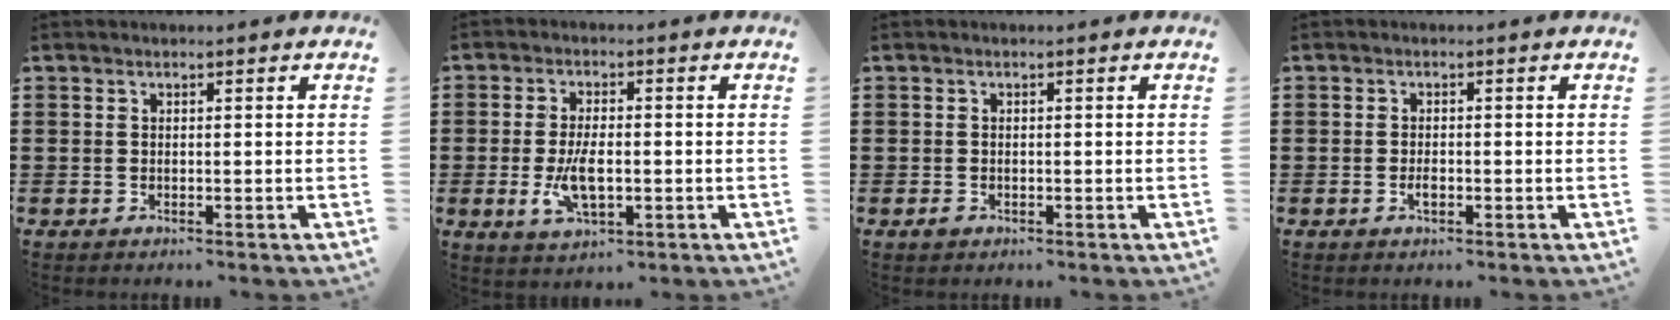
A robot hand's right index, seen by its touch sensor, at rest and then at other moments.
{"total": 5.9, "force": [-1.1, 2.6, 5.2], "torque": [-0.118, -0.006, -0.024]}
{"total": 0.9, "force": [-0.5, 0.6, 0.4], "torque": [-0.010, 0.000, -0.009]}
{"total": 1.6, "force": [-0.6, 0.7, 1.3], "torque": [-0.026, -0.002, -0.010]}